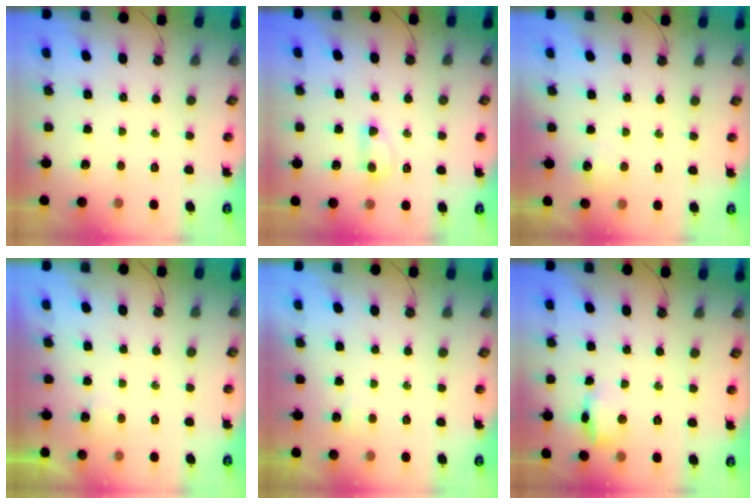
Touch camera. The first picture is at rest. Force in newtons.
{"total": 4.8, "press": 4.7, "slide": 1.1}
{"total": 5.7, "press": 5.6, "slide": 0.8}
{"total": 2.9, "press": 2.8, "slide": 0.5}
{"total": 2.8, "press": 2.7, "slide": 0.5}
{"total": 10.0, "press": 10.0, "slide": 0.7}